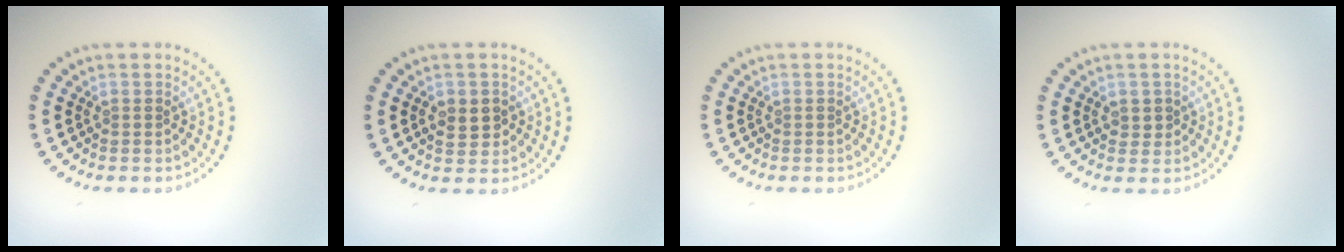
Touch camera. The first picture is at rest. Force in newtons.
{"total": 2.1, "press": 2.1, "slide": 0.2}
{"total": 0.0}
{"total": 0.8, "press": 0.8, "slide": 0.2}